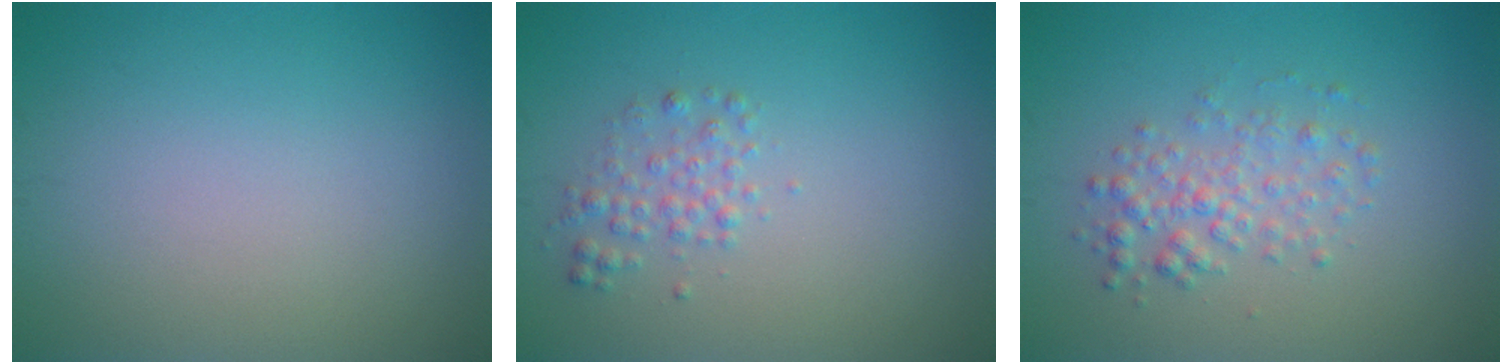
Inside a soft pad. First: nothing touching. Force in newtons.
{"total": 1.6, "press": 1.6, "slide": 0.0}
{"total": 2.5, "press": 2.5, "slide": 0.0}